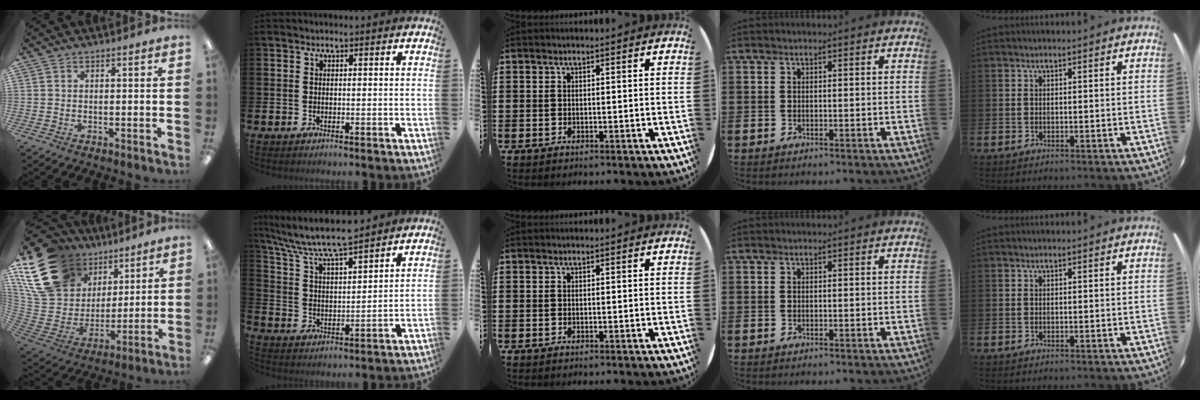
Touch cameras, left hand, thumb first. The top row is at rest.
{"thumb": {"total": 22.0, "force": [11.6, 15.4, 10.5], "torque": [-0.198, -0.050, 0.230]}, "index": {"total": 8.0, "force": [7.4, 0.9, 3.0], "torque": [-0.086, -0.049, 0.128]}}